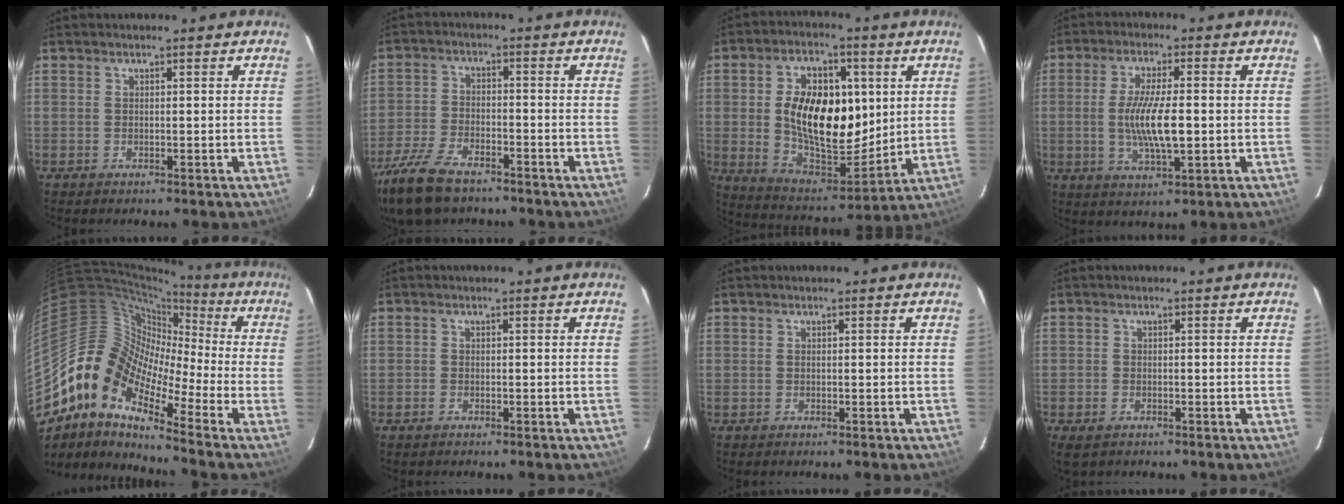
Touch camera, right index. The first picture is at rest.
{"total": 14.0, "force": [-10.4, 6.0, 7.1], "torque": [-0.181, -0.021, -0.201]}
{"total": 18.7, "force": [2.7, 10.6, 15.1], "torque": [-0.272, 0.008, 0.057]}
{"total": 9.3, "force": [-0.7, 2.1, 9.0], "torque": [-0.170, -0.009, -0.011]}
{"total": 13.2, "force": [-7.2, 6.6, 8.9], "torque": [-0.139, 0.006, -0.160]}
{"total": 0.9, "force": [-0.7, 0.6, 0.1], "torque": [-0.005, 0.000, -0.014]}
{"total": 0.0}
{"total": 3.1, "force": [-1.8, 1.9, 1.5], "torque": [-0.031, -0.011, -0.032]}